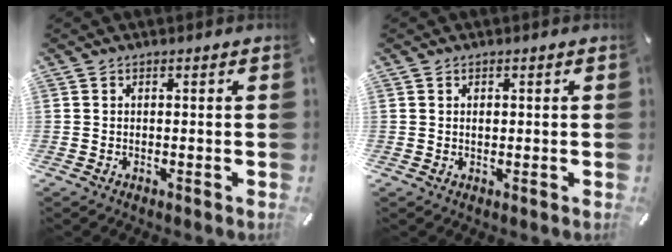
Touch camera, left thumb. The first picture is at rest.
{"total": 1.0, "force": [0.2, 0.7, 0.7], "torque": [-0.010, -0.001, 0.001]}